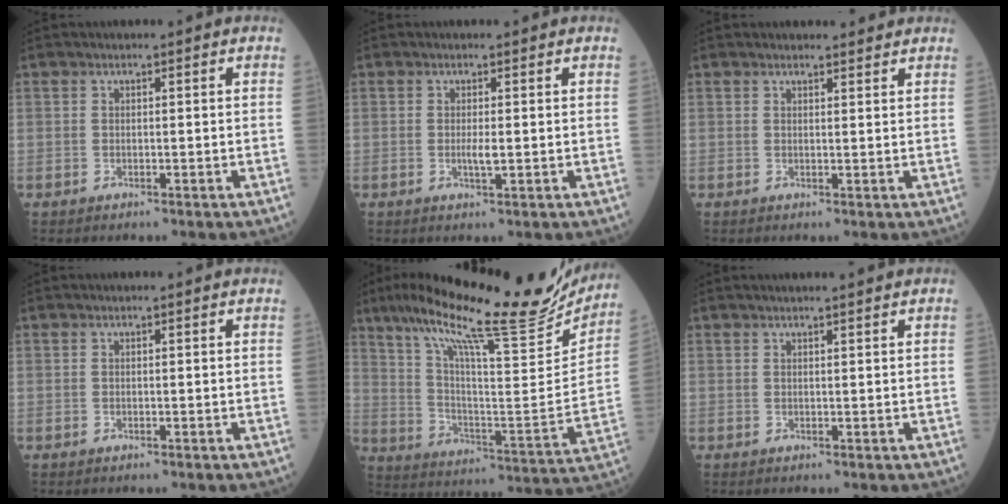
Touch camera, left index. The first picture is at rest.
{"total": 1.9, "force": [0.2, 0.6, 1.8], "torque": [-0.038, -0.001, 0.006]}
{"total": 2.3, "force": [2.2, 0.6, 0.0], "torque": [-0.004, 0.005, 0.033]}
{"total": 0.0}
{"total": 27.1, "force": [22.0, 3.6, 15.5], "torque": [-0.265, -0.013, 0.321]}
{"total": 3.3, "force": [2.8, 0.5, 1.6], "torque": [-0.020, 0.016, 0.045]}